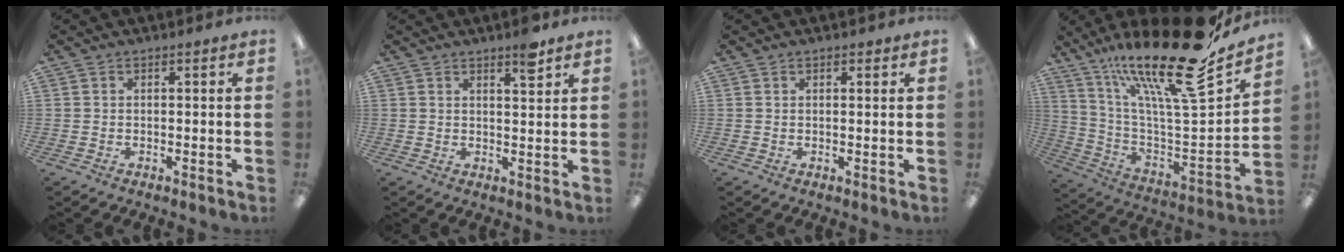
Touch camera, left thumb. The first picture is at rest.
{"total": 4.7, "force": [3.5, 1.1, 2.9], "torque": [-0.033, -0.021, 0.055]}
{"total": 1.0, "force": [0.7, 0.5, 0.5], "torque": [-0.002, -0.001, 0.011]}
{"total": 25.6, "force": [18.6, 4.3, 17.1], "torque": [-0.268, -0.140, 0.302]}